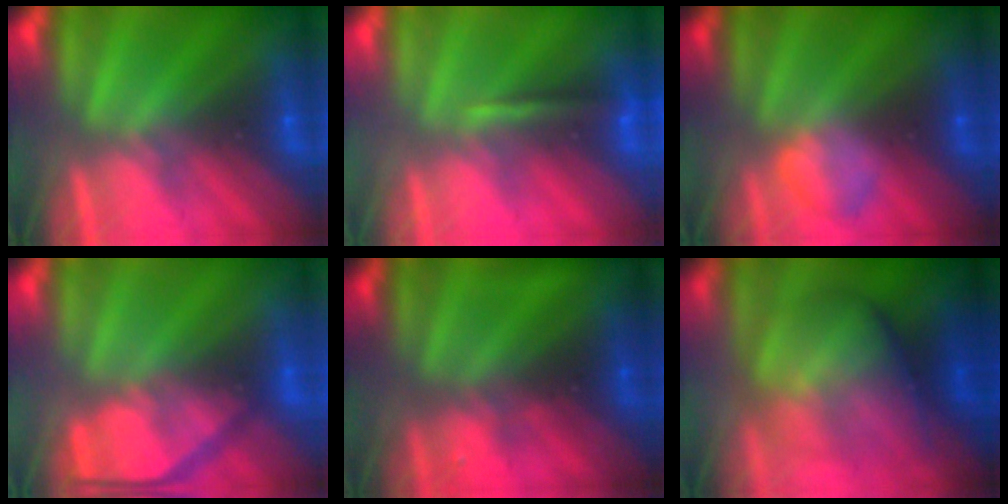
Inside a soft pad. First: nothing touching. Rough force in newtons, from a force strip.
{"total": 1.3}
{"total": 2.2}
{"total": 4.6}
{"total": 8.1}
{"total": 8.1}